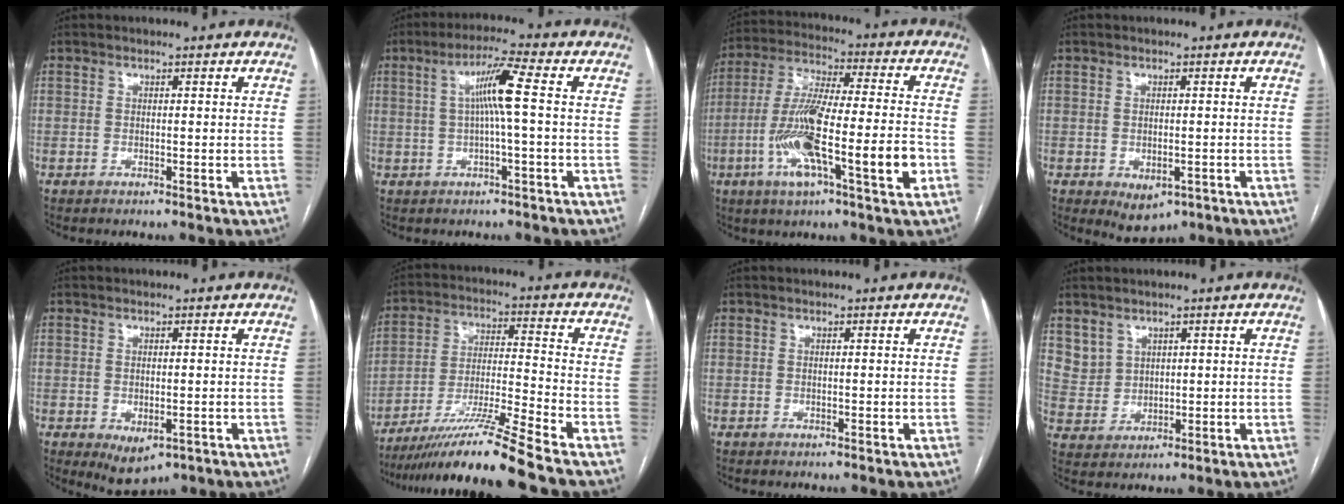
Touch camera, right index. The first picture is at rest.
{"total": 6.6, "force": [0.6, -0.5, 6.5], "torque": [-0.117, 0.013, 0.014]}
{"total": 17.4, "force": [-5.1, 1.8, 16.5], "torque": [-0.300, -0.003, -0.088]}
{"total": 4.0, "force": [-1.6, 2.5, 2.7], "torque": [-0.038, -0.004, -0.006]}
{"total": 4.6, "force": [-1.7, 2.5, 3.5], "torque": [-0.052, -0.010, -0.009]}
{"total": 14.3, "force": [-11.6, -2.5, 7.9], "torque": [-0.141, -0.016, -0.206]}
{"total": 0.0}
{"total": 4.5, "force": [2.7, 3.5, 0.3], "torque": [-0.007, 0.006, 0.065]}